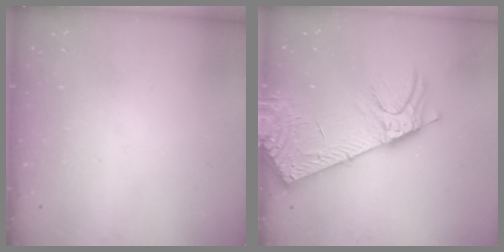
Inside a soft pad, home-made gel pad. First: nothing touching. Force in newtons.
{"total": 13.3, "press": 13.0, "slide": 3.0}